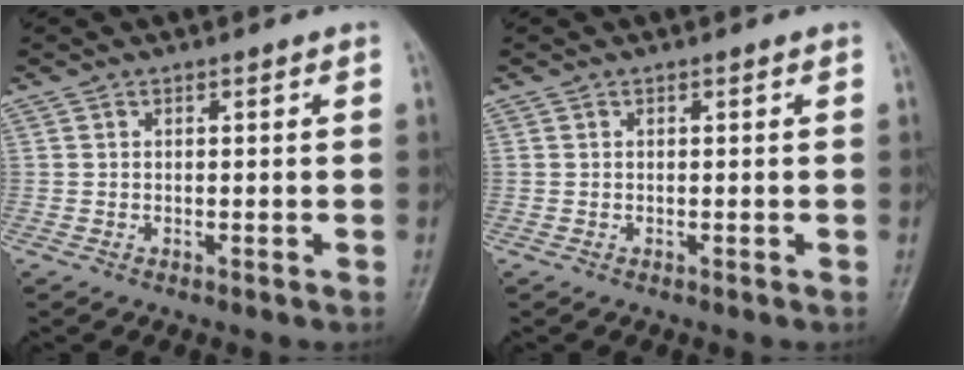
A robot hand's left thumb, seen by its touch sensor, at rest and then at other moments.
{"total": 0.0}